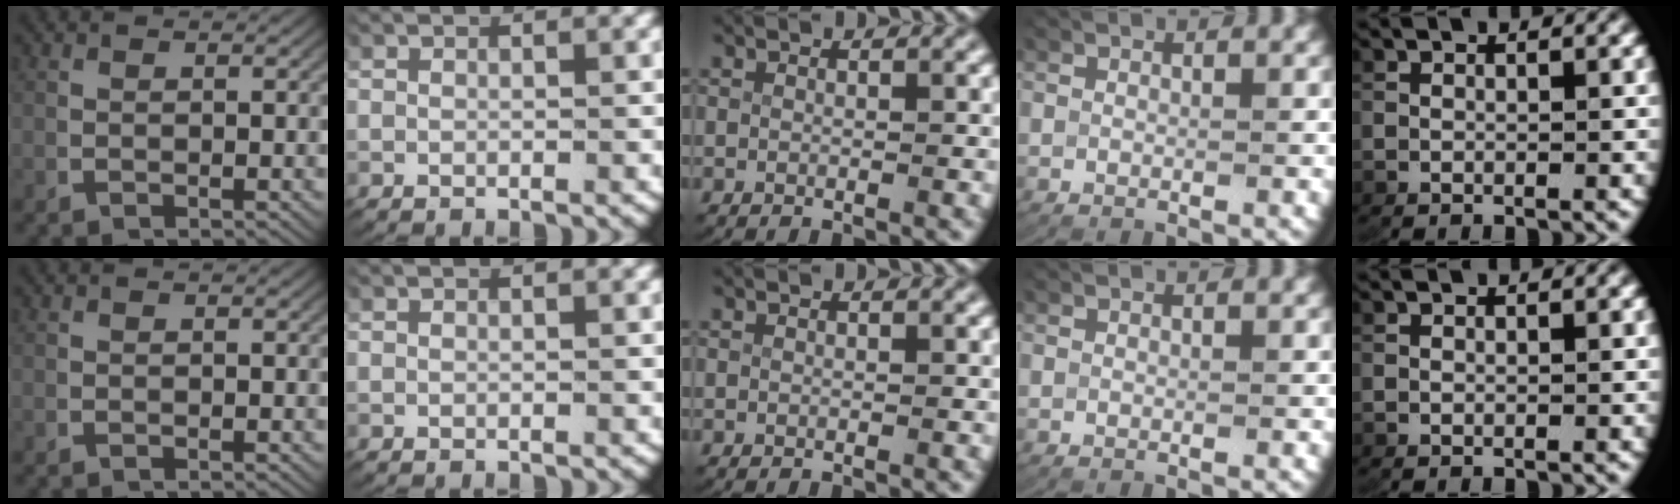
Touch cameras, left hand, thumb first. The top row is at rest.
{}